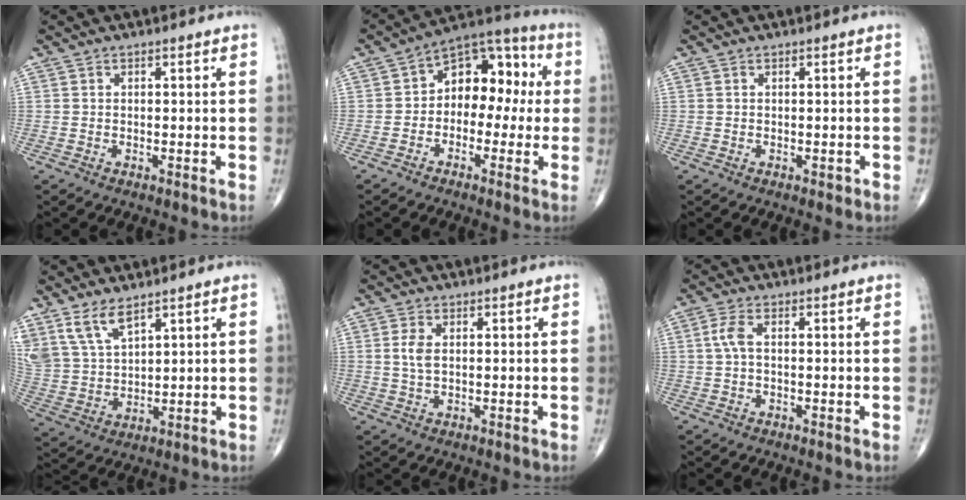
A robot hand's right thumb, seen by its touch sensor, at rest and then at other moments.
{"total": 12.3, "force": [0.0, 8.3, 9.0], "torque": [-0.082, 0.047, -0.018]}
{"total": 0.5, "force": [-0.2, 0.3, 0.3], "torque": [0.000, 0.001, -0.003]}
{"total": 9.1, "force": [6.3, 3.9, 5.2], "torque": [-0.100, -0.022, 0.144]}
{"total": 3.1, "force": [0.5, 1.6, 2.6], "torque": [-0.059, 0.001, 0.012]}
{"total": 3.0, "force": [0.3, 1.2, 2.7], "torque": [-0.073, 0.007, 0.004]}